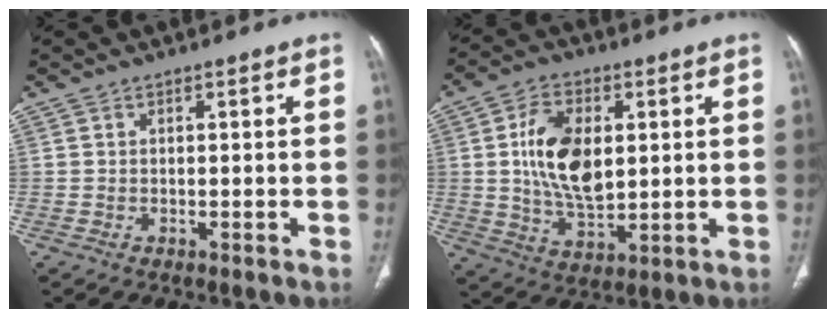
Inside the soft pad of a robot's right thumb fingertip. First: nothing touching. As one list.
[{"total": 13.5, "force": [2.0, 7.8, 10.8], "torque": [-0.183, -0.011, 0.042]}]